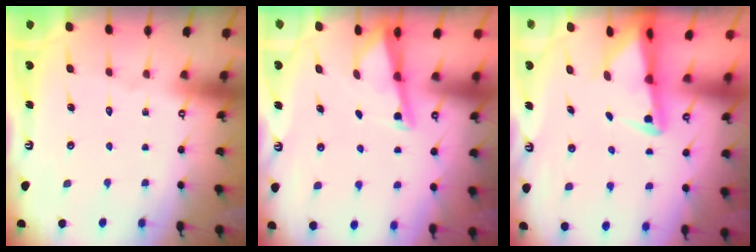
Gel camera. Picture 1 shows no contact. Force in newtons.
{"total": 4.1, "press": 4.1, "slide": 0.6}
{"total": 2.7, "press": 2.6, "slide": 0.6}